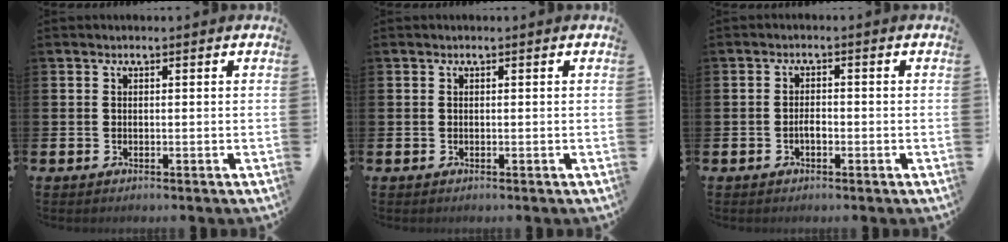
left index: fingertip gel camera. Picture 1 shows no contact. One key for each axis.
{"total": 0.0}
{"total": 1.6, "fx": -0.6, "fy": 0.8, "fz": 1.3, "tx": -0.015, "ty": -0.001, "tz": -0.015}